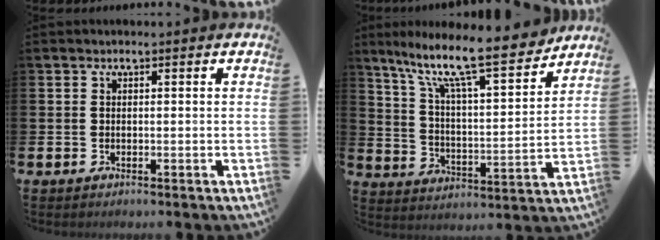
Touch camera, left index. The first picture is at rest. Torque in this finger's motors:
{"motor_torque": [0.23, -0.35, 1.01, 0.21]}